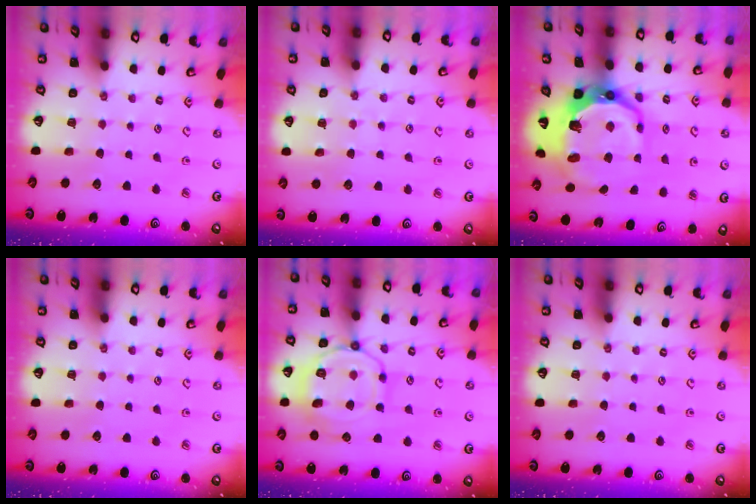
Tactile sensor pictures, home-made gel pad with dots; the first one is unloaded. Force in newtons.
{"total": 6.7, "press": 6.6, "slide": 0.8}
{"total": 15.4, "press": 14.5, "slide": 5.4}
{"total": 0.0}
{"total": 13.6, "press": 13.6, "slide": 1.3}
{"total": 0.0}